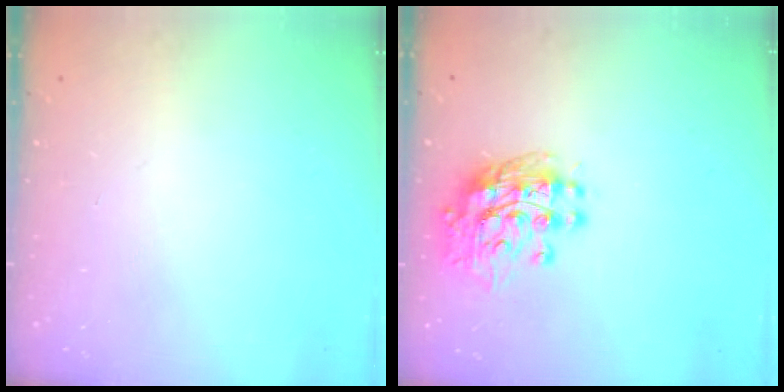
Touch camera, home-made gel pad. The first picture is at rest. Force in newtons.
{"total": 12.7, "press": 12.6, "slide": 1.1}